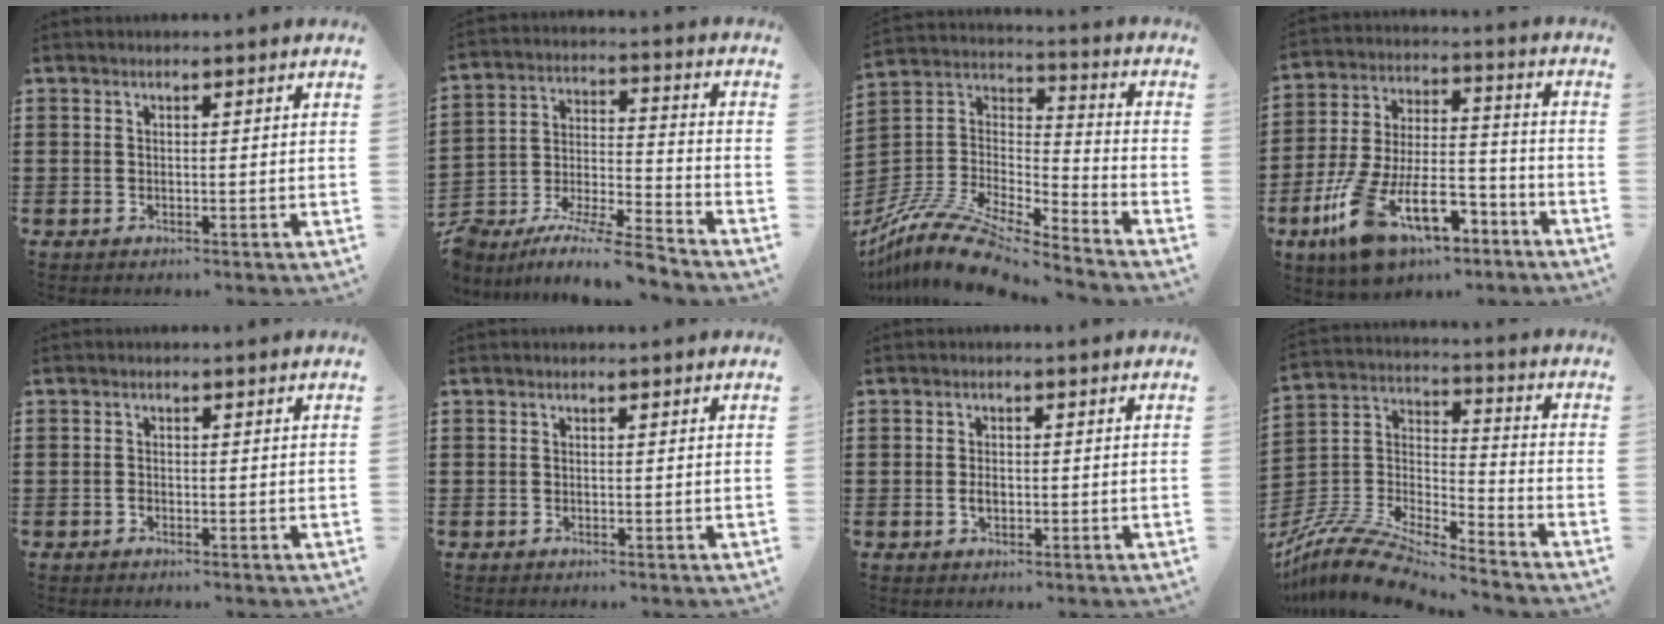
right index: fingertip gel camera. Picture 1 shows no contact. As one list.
[{"total": 8.5, "force": [-8.1, -0.3, 2.3], "torque": [-0.042, 0.004, -0.164]}, {"total": 12.6, "force": [-10.7, 2.9, 5.9], "torque": [-0.127, 0.022, -0.211]}, {"total": 14.1, "force": [-7.6, 6.9, 9.6], "torque": [-0.194, 0.024, -0.131]}, {"total": 0.7, "force": [-0.4, 0.3, 0.4], "torque": [-0.009, -0.002, -0.007]}, {"total": 0.0}, {"total": 1.8, "force": [-0.3, 1.1, 1.4], "torque": [-0.027, 0.003, -0.007]}, {"total": 9.9, "force": [-9.1, 1.7, 3.4], "torque": [-0.080, 0.010, -0.186]}]